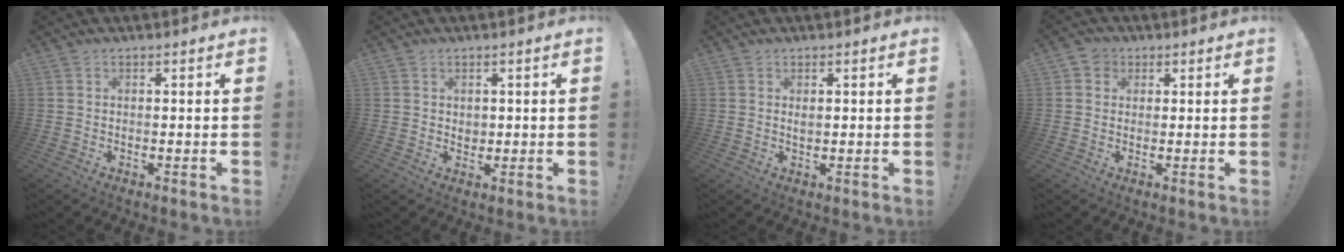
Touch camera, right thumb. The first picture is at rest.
{"total": 2.3, "force": [1.0, 2.0, 0.5], "torque": [0.000, -0.001, 0.016]}
{"total": 1.1, "force": [0.5, 0.6, 0.8], "torque": [-0.011, 0.000, 0.008]}
{"total": 3.7, "force": [1.3, 3.3, 1.1], "torque": [-0.012, -0.001, 0.023]}